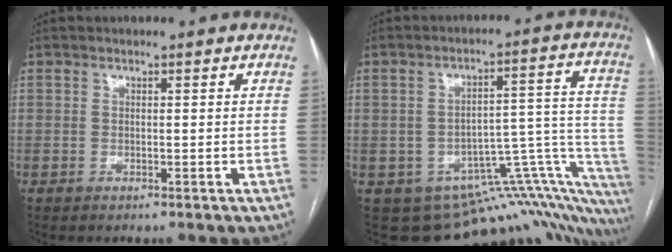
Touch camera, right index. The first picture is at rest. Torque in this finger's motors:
{"motor_torque": [-0.20, -0.20, -0.02, -0.02]}